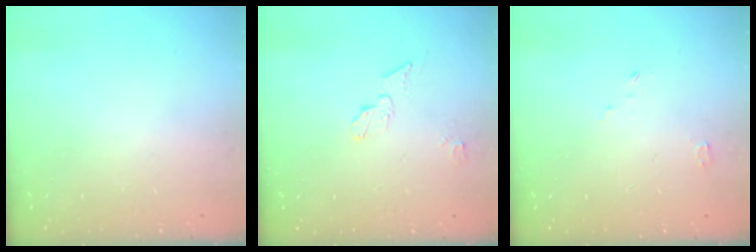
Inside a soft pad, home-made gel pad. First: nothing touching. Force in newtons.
{"total": 5.6, "press": 5.6, "slide": 0.3}
{"total": 2.5, "press": 2.5, "slide": 0.3}